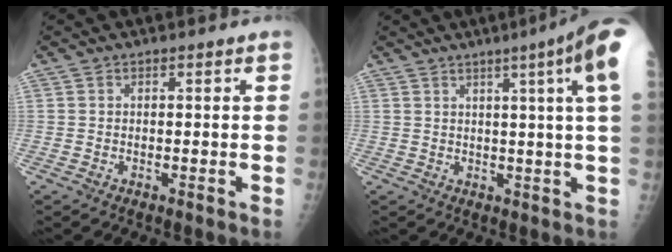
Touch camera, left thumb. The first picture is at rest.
{"total": 12.5, "force": [5.7, -0.8, 11.1], "torque": [-0.143, -0.014, 0.057]}